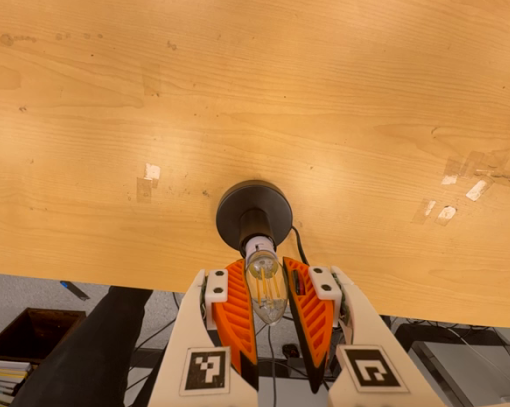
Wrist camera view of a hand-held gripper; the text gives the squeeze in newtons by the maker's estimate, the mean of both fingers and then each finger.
{"total": 12.9, "left": 12.6, "right": 13.2}